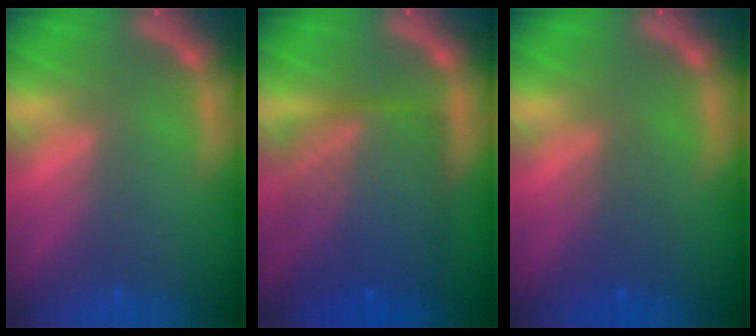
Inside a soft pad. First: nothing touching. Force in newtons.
{"total": 10.0}
{"total": 2.5}